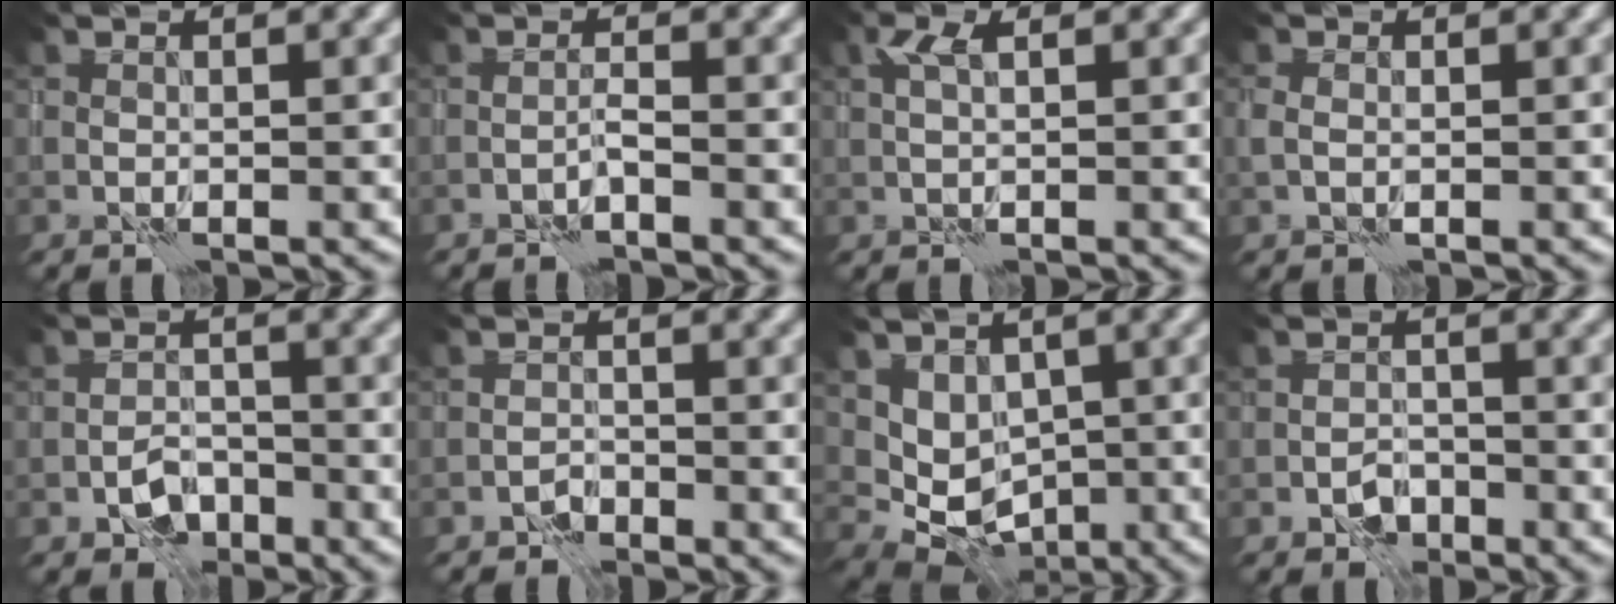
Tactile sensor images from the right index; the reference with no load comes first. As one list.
[{"total": 0.8, "force": [-0.6, -0.1, 0.5], "torque": [-0.004, 0.008, -0.016]}, {"total": 1.5, "force": [0.8, 0.3, 1.2], "torque": [-0.024, 0.007, 0.014]}, {"total": 1.1, "force": [-0.2, 0.9, 0.7], "torque": [-0.016, 0.001, -0.006]}, {"total": 2.4, "force": [-1.5, 1.6, 1.2], "torque": [-0.017, 0.005, -0.026]}, {"total": 0.9, "force": [-0.8, 0.4, -0.1], "torque": [0.008, 0.006, -0.019]}, {"total": 6.4, "force": [0.9, 5.3, 3.6], "torque": [-0.040, 0.002, 0.024]}, {"total": 1.8, "force": [-1.1, 1.2, 0.7], "torque": [-0.009, 0.005, -0.019]}]